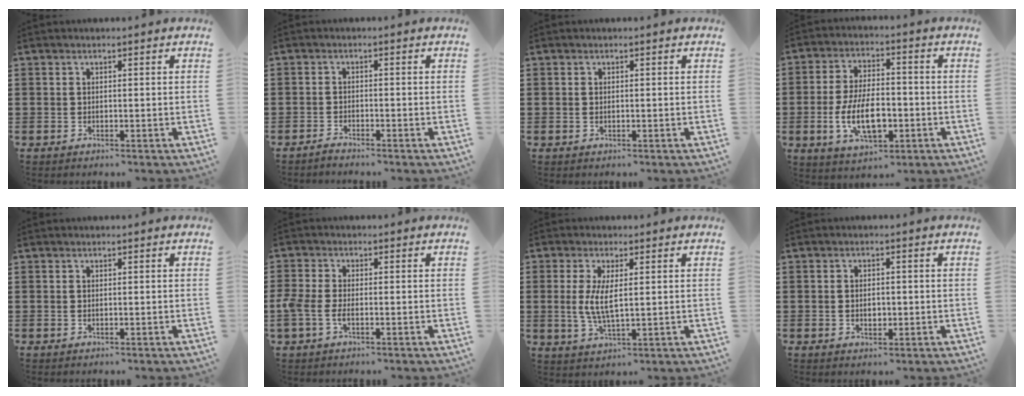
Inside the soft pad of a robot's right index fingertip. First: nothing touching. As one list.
[{"total": 1.2, "force": [-1.2, -0.1, 0.0], "torque": [-0.002, 0.006, -0.024]}, {"total": 0.0}, {"total": 9.7, "force": [-2.5, 4.7, 8.1], "torque": [-0.167, -0.007, -0.049]}, {"total": 0.0}, {"total": 2.9, "force": [-1.1, 1.2, 2.4], "torque": [-0.055, -0.001, -0.024]}, {"total": 5.3, "force": [0.6, 1.9, 4.9], "torque": [-0.108, 0.000, 0.004]}, {"total": 2.4, "force": [-0.3, 1.3, 2.0], "torque": [-0.029, 0.001, -0.007]}]